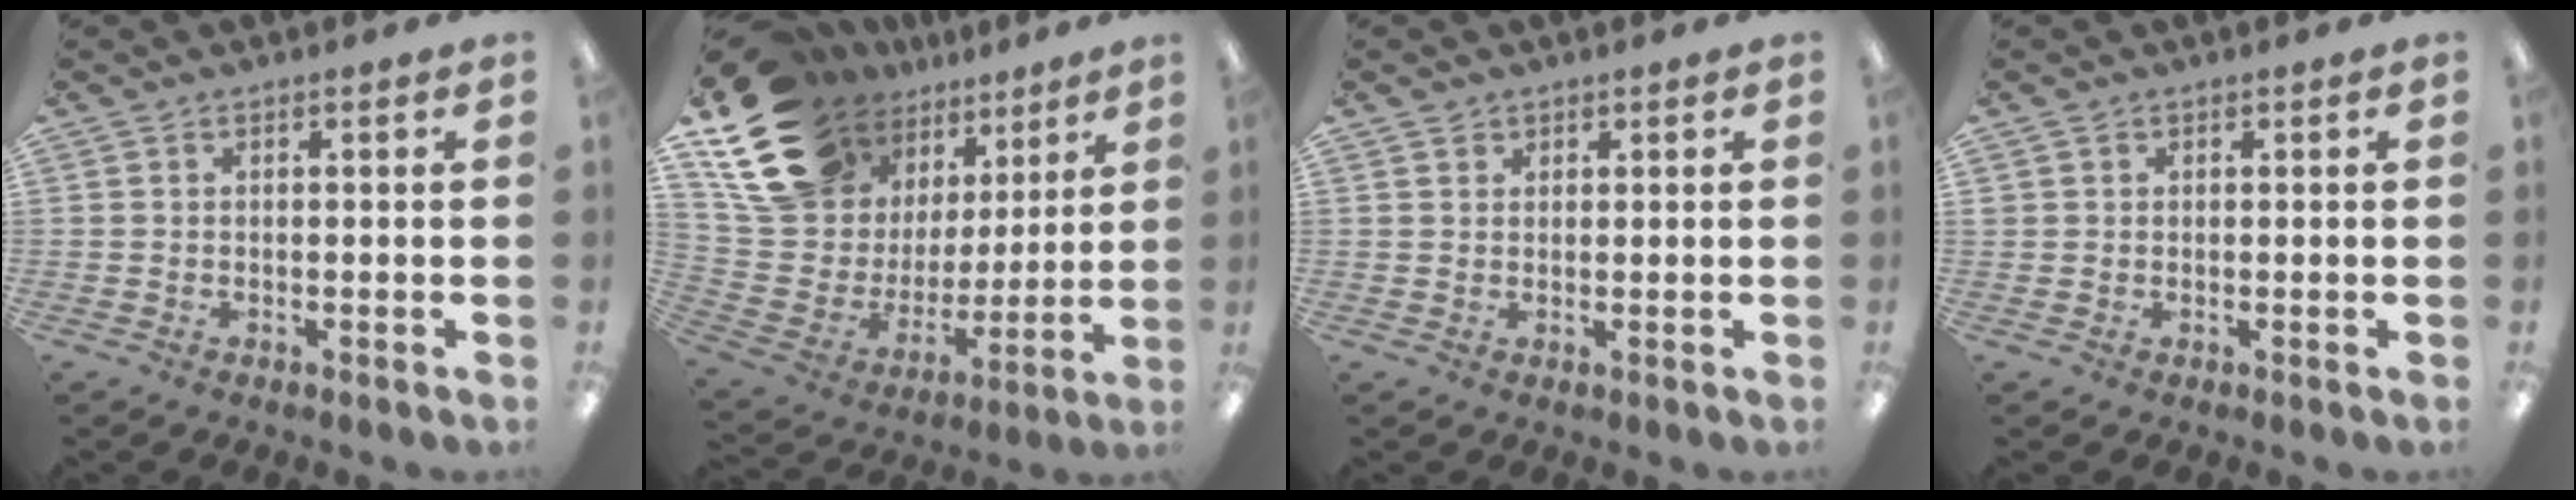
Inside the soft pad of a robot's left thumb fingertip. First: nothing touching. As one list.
[{"total": 21.0, "force": [14.2, 12.6, 9.0], "torque": [-0.185, -0.073, 0.277]}, {"total": 1.4, "force": [1.0, 1.0, 0.0], "torque": [0.008, -0.003, 0.019]}, {"total": 1.0, "force": [0.4, 1.0, 0.0], "torque": [0.000, 0.005, 0.006]}]